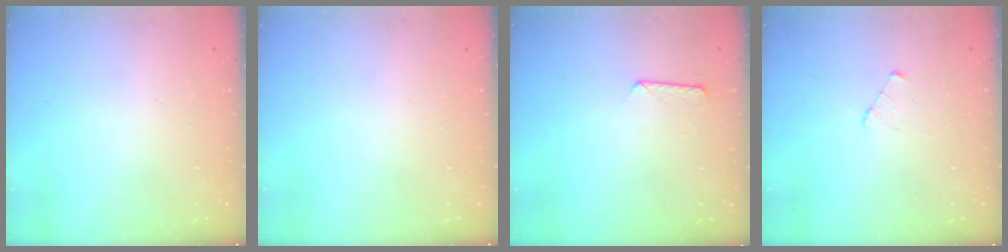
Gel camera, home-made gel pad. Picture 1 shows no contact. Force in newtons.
{"total": 0.0}
{"total": 6.2, "press": 6.2, "slide": 0.5}
{"total": 3.0, "press": 2.9, "slide": 0.3}